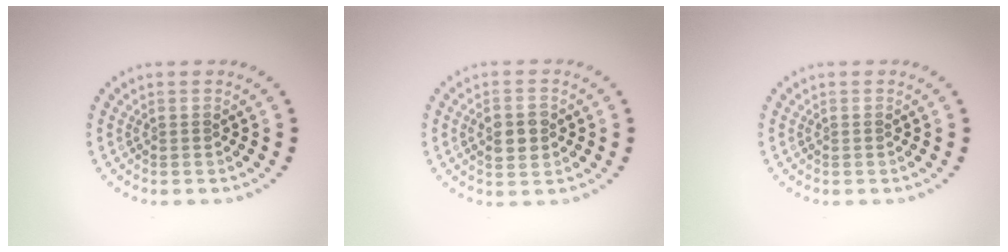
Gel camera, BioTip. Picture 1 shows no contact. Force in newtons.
{"total": 2.9, "press": 2.9, "slide": 0.3}
{"total": 0.0}